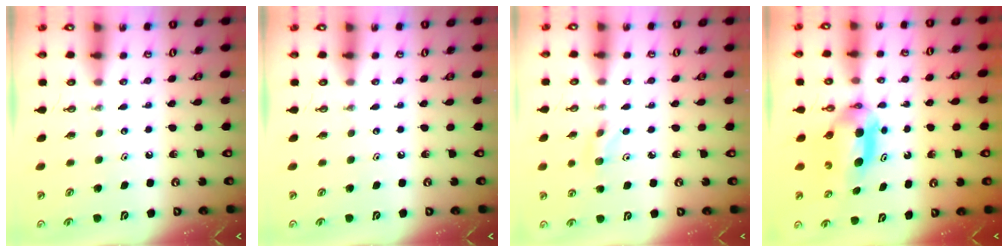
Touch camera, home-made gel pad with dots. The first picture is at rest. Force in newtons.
{"total": 0.0}
{"total": 4.3, "press": 4.2, "slide": 0.8}
{"total": 7.1, "press": 5.0, "slide": 5.1}